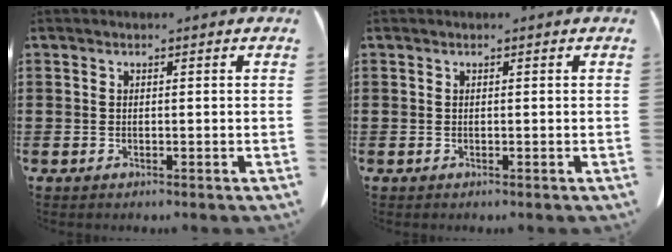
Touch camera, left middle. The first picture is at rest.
{"total": 0.0}